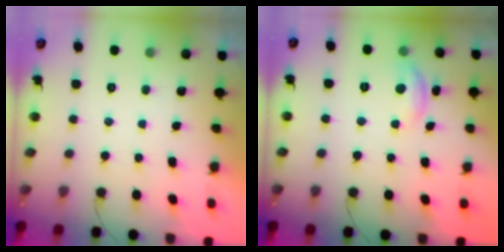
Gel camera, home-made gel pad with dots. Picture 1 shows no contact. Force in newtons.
{"total": 7.3, "press": 7.3, "slide": 0.3}